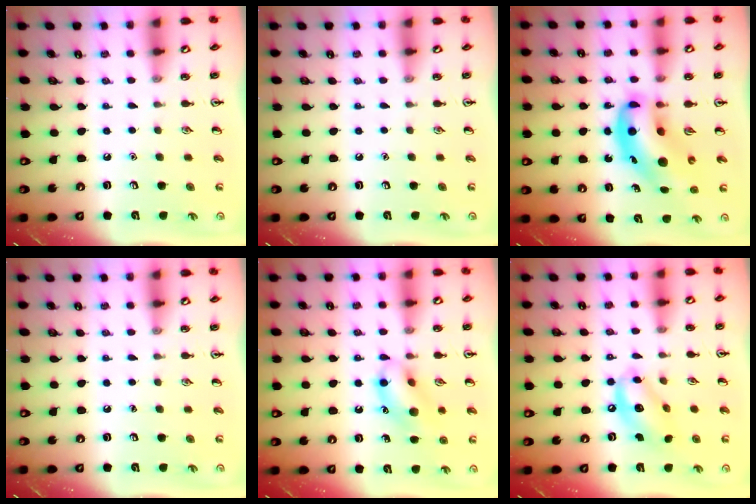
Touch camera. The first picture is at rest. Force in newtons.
{"total": 0.0}
{"total": 12.7, "press": 12.3, "slide": 3.3}
{"total": 0.0}
{"total": 12.8, "press": 12.7, "slide": 2.0}
{"total": 11.7, "press": 11.4, "slide": 2.6}